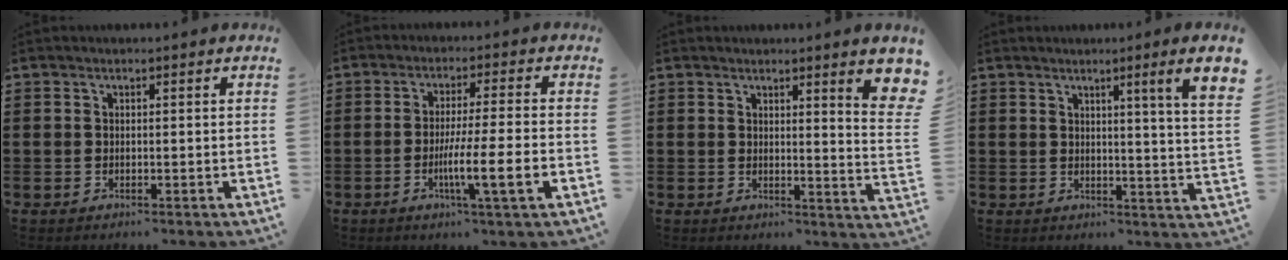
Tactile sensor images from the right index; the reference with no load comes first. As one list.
[{"total": 7.8, "force": [-2.5, -0.1, 7.4], "torque": [-0.128, -0.014, -0.045]}, {"total": 3.9, "force": [2.3, 0.0, 3.2], "torque": [-0.048, -0.020, 0.033]}, {"total": 4.3, "force": [2.3, -1.2, 3.4], "torque": [-0.058, -0.023, 0.029]}]